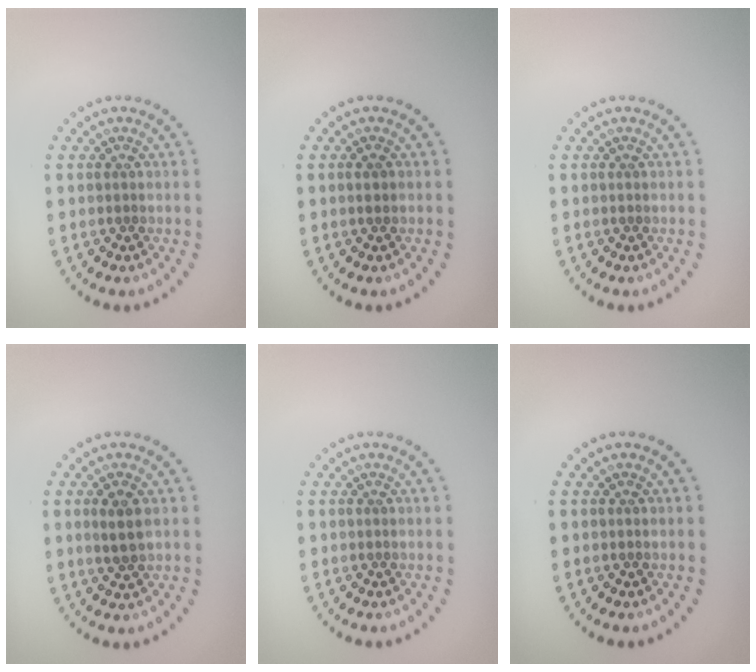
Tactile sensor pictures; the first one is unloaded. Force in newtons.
{"total": 0.9, "press": 0.8, "slide": 0.3}
{"total": 0.0}
{"total": 1.8, "press": 1.7, "slide": 0.5}
{"total": 0.0}
{"total": 0.0}